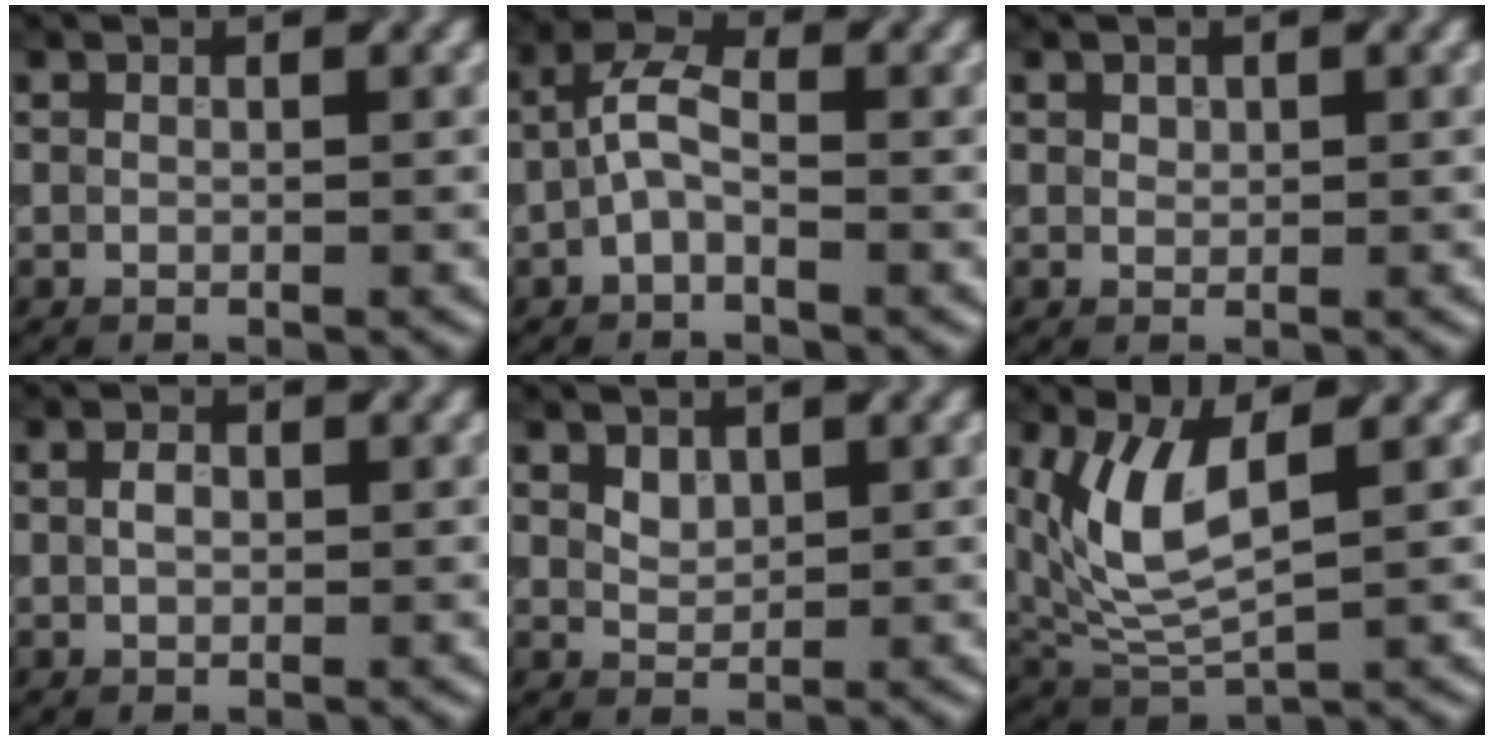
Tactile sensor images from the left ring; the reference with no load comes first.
{"total": 3.2, "force": [-1.1, 1.4, 2.7], "torque": [-0.059, 0.021, -0.022]}
{"total": 0.7, "force": [0.4, 0.5, 0.3], "torque": [-0.008, 0.005, 0.009]}
{"total": 1.1, "force": [-0.1, 0.6, 0.9], "torque": [-0.018, 0.008, 0.001]}
{"total": 1.6, "force": [0.8, 1.0, 0.9], "torque": [-0.018, 0.004, 0.025]}
{"total": 7.0, "force": [1.7, 3.2, 6.0], "torque": [-0.140, 0.004, 0.042]}